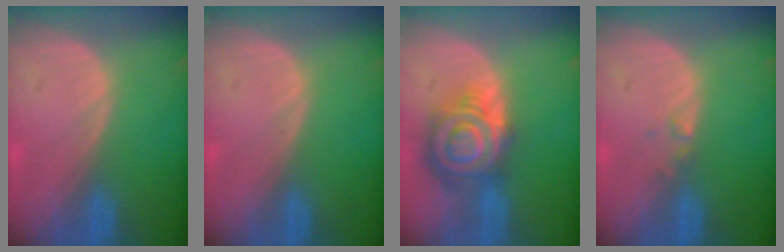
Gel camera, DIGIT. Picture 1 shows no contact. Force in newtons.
{"total": 0.0}
{"total": 9.1, "press": 9.1, "slide": 0.5}
{"total": 0.9, "press": 0.9, "slide": 0.1}